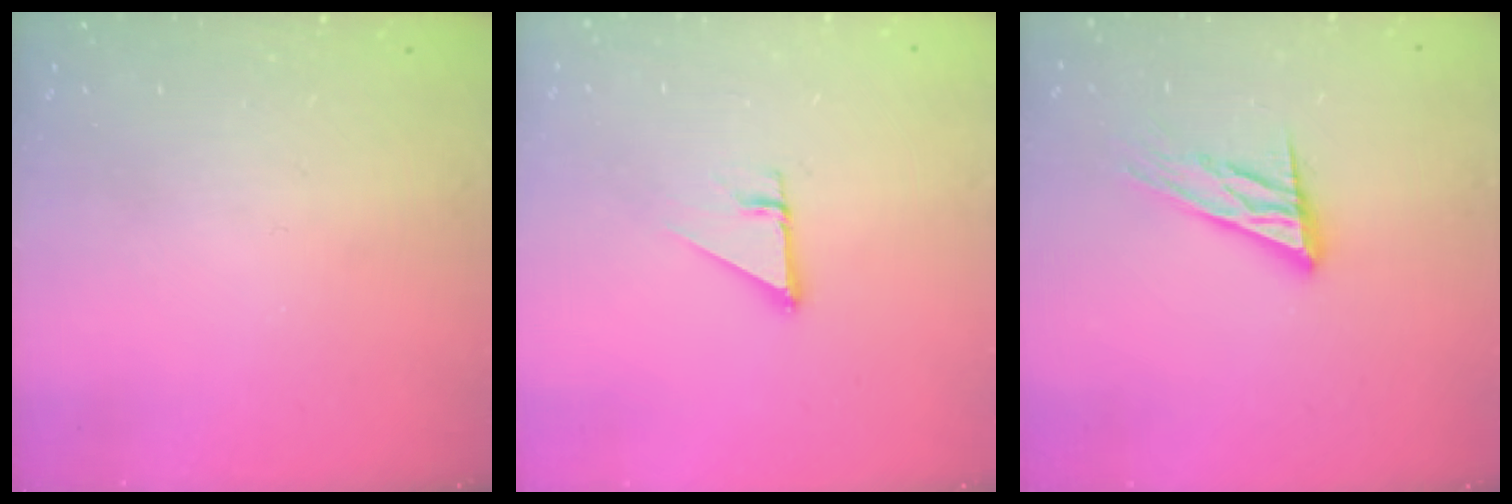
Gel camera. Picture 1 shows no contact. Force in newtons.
{"total": 2.7, "press": 2.7, "slide": 0.1}
{"total": 15.2, "press": 15.0, "slide": 2.7}